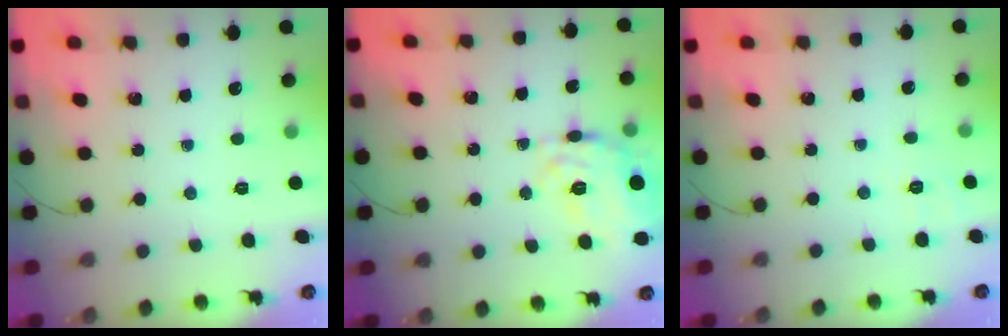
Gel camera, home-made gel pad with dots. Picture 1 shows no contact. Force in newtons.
{"total": 14.8, "press": 14.7, "slide": 1.9}
{"total": 1.9, "press": 0.7, "slide": 1.7}